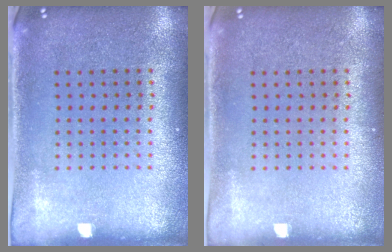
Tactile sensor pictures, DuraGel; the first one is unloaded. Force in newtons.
{"total": 0.0}